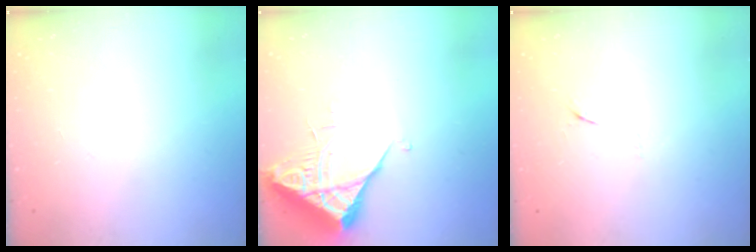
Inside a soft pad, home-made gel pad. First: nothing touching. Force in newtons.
{"total": 6.0, "press": 6.0, "slide": 0.2}
{"total": 4.5, "press": 4.4, "slide": 0.9}